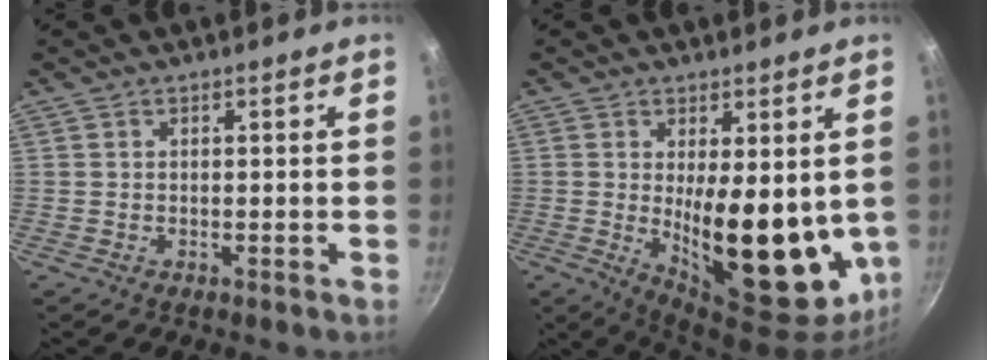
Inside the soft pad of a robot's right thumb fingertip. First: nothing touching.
{"total": 17.7, "force": [0.5, 7.4, 16.1], "torque": [-0.200, -0.038, 0.027]}